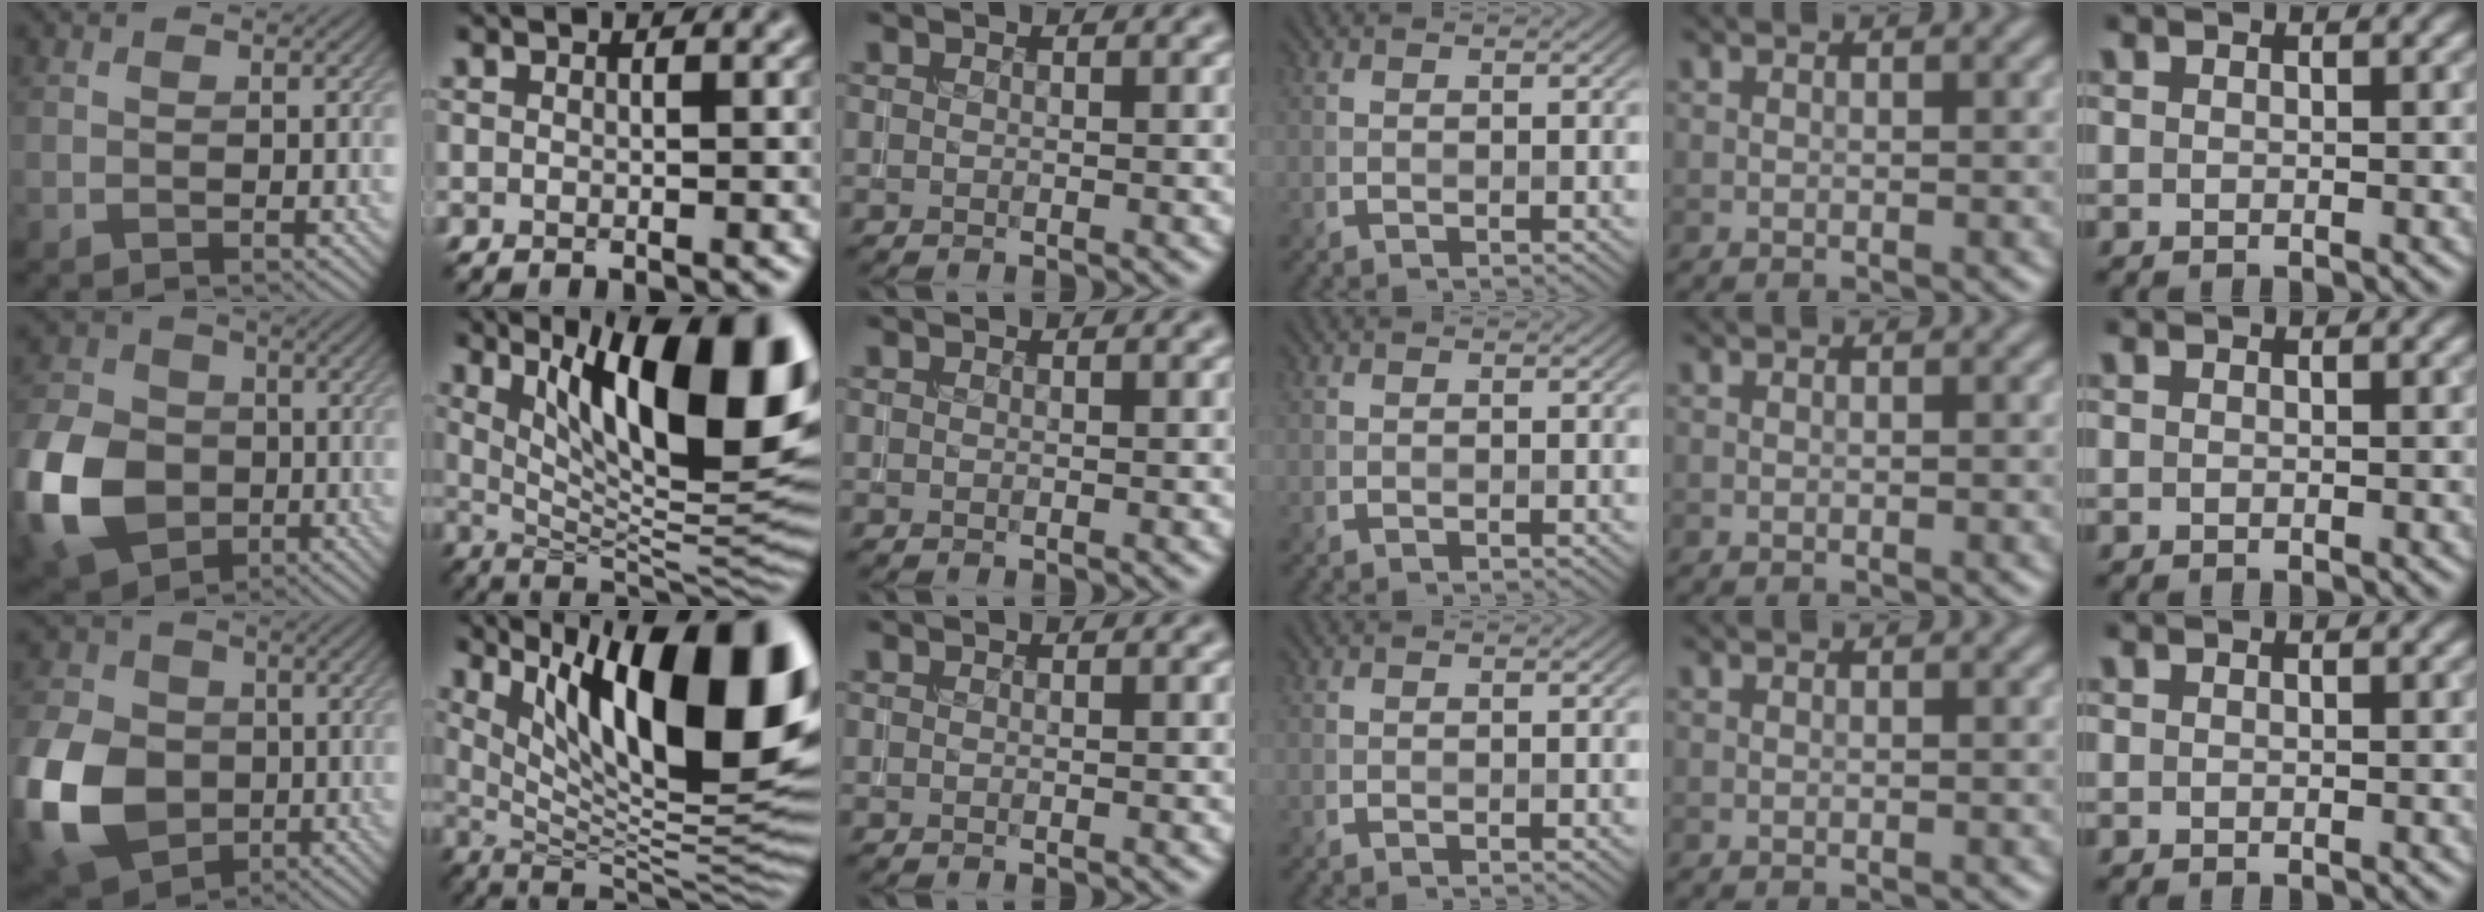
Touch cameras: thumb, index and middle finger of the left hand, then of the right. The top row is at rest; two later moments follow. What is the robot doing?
{"motion": "insert", "object": "coin"}